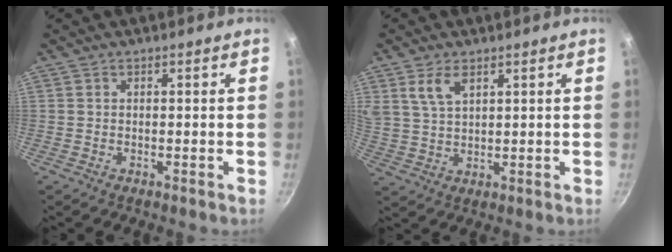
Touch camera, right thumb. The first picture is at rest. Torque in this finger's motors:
{"motor_torque": [0.04, 0.26, 0.82, 0.59, 0.18]}